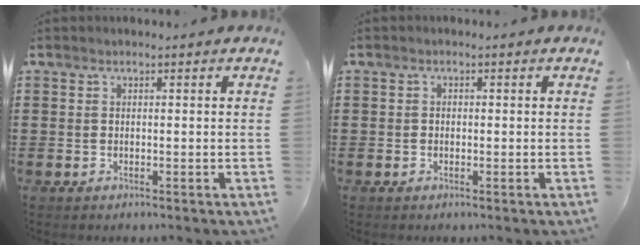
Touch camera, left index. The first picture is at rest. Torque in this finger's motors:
{"motor_torque": [-0.11, 0.01, -0.03, -0.01]}